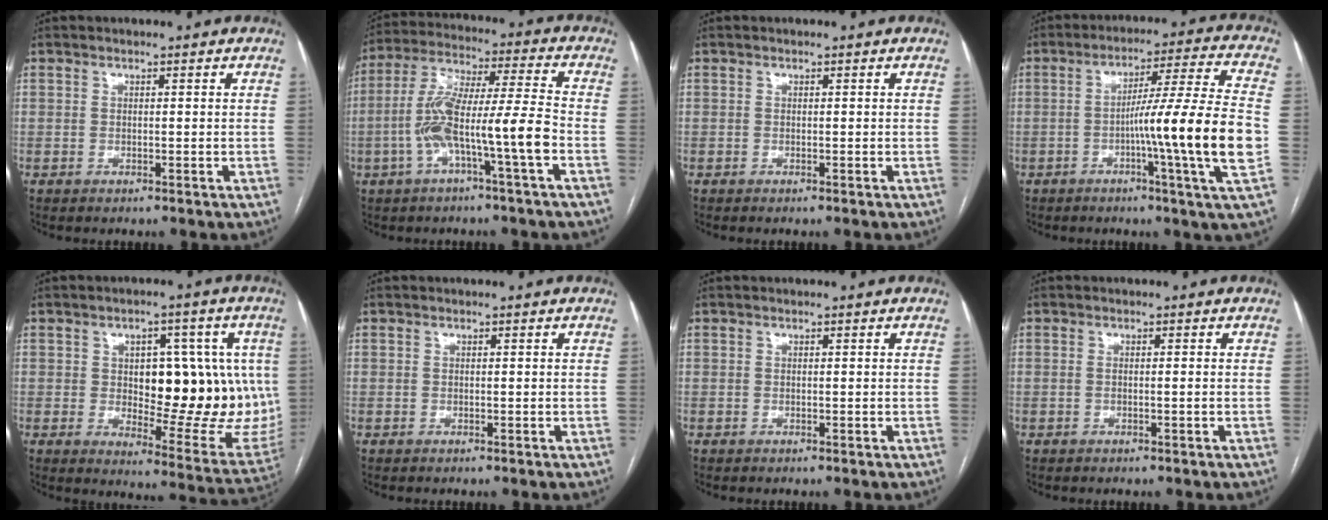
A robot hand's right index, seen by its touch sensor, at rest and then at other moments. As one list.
[{"total": 12.4, "force": [-4.1, 0.2, 11.7], "torque": [-0.232, 0.023, -0.076]}, {"total": 0.0}, {"total": 15.4, "force": [-3.1, -2.2, 14.9], "torque": [-0.234, -0.004, -0.058]}, {"total": 18.6, "force": [1.0, 8.2, 16.6], "torque": [-0.186, 0.009, 0.032]}, {"total": 0.0}, {"total": 0.0}, {"total": 0.7, "force": [-0.1, 0.0, 0.7], "torque": [-0.013, 0.000, -0.001]}]